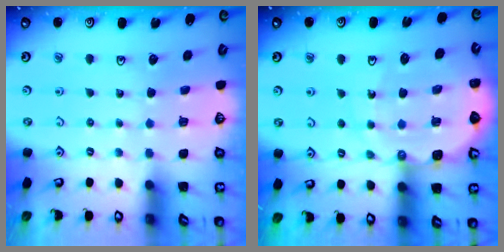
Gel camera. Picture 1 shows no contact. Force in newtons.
{"total": 9.7, "press": 9.5, "slide": 1.7}